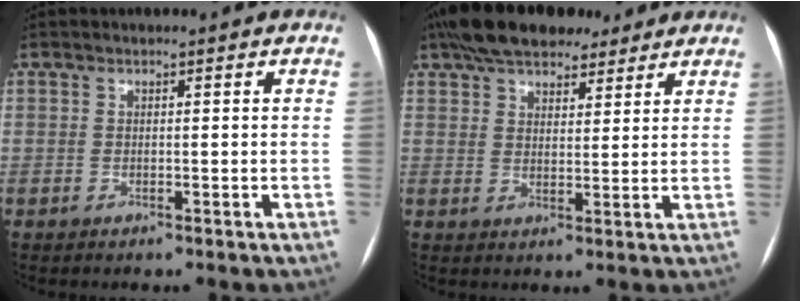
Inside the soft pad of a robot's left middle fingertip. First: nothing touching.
{"total": 13.4, "force": [10.6, 5.5, 6.1], "torque": [-0.103, 0.043, 0.165]}